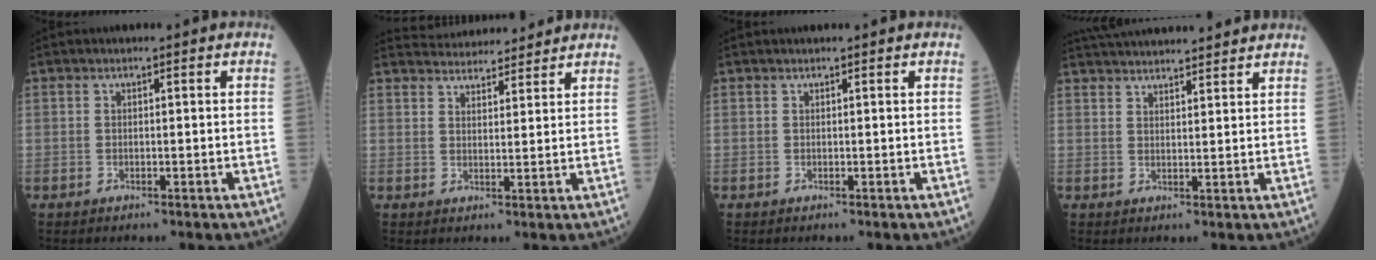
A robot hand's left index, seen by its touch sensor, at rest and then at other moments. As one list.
[{"total": 9.3, "force": [9.0, 1.4, 1.7], "torque": [-0.024, 0.019, 0.125]}, {"total": 0.0}, {"total": 14.7, "force": [13.8, 1.9, 4.8], "torque": [-0.078, 0.038, 0.201]}]